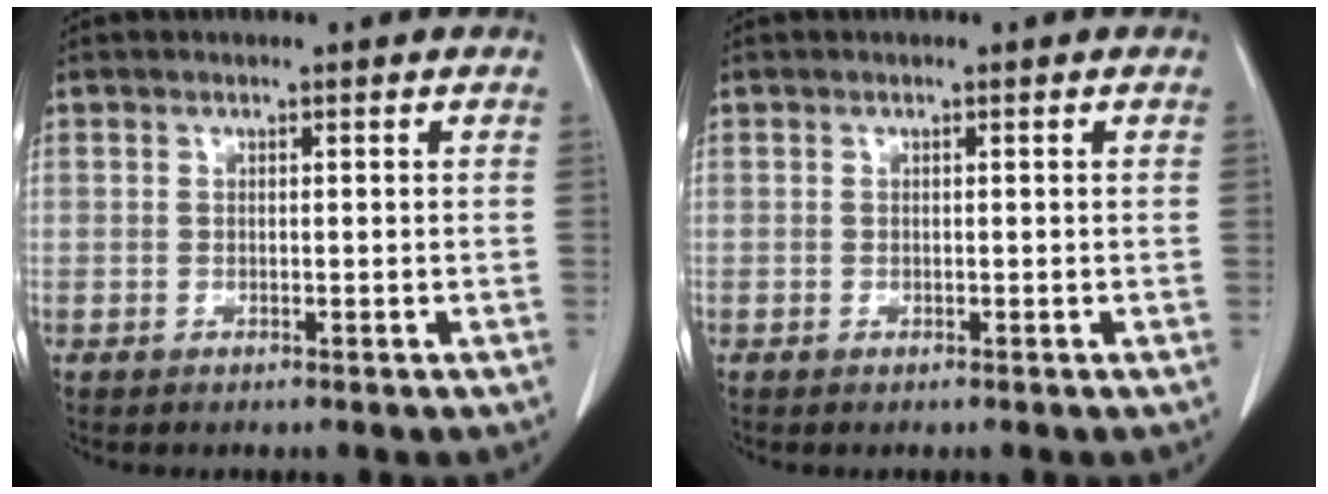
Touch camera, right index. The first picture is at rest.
{"total": 0.0}